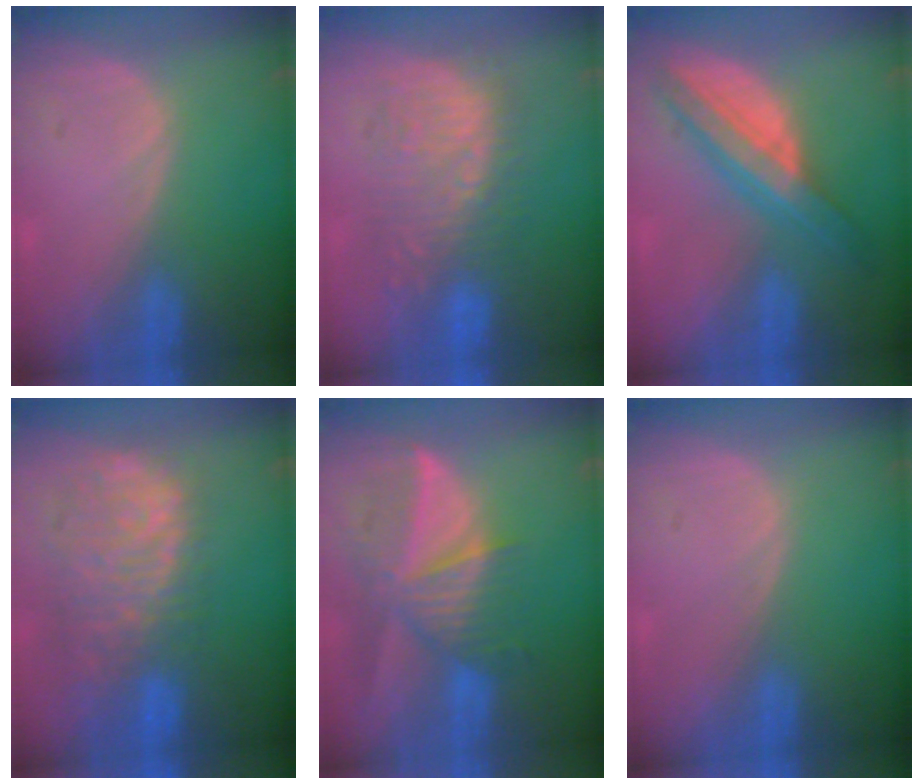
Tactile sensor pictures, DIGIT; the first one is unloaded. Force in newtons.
{"total": 8.8, "press": 8.8, "slide": 0.2}
{"total": 8.3, "press": 8.3, "slide": 0.6}
{"total": 11.8, "press": 9.8, "slide": 6.6}
{"total": 9.6, "press": 8.4, "slide": 4.5}
{"total": 0.0}